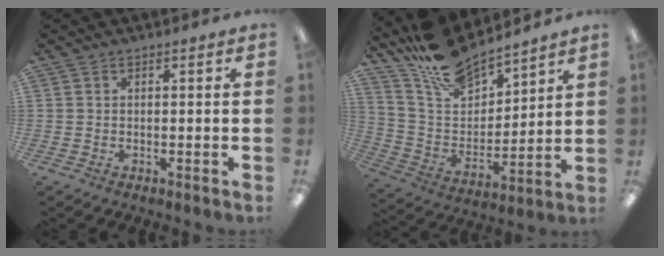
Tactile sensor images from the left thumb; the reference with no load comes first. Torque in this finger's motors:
{"motor_torque": [0.00, 0.10, 0.69, -2.08, 0.16]}